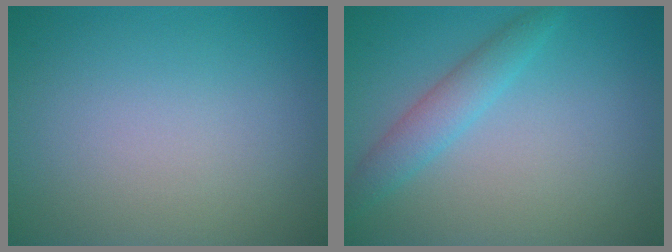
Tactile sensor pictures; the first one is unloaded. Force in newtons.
{"total": 2.6, "press": 2.6, "slide": 0.0}